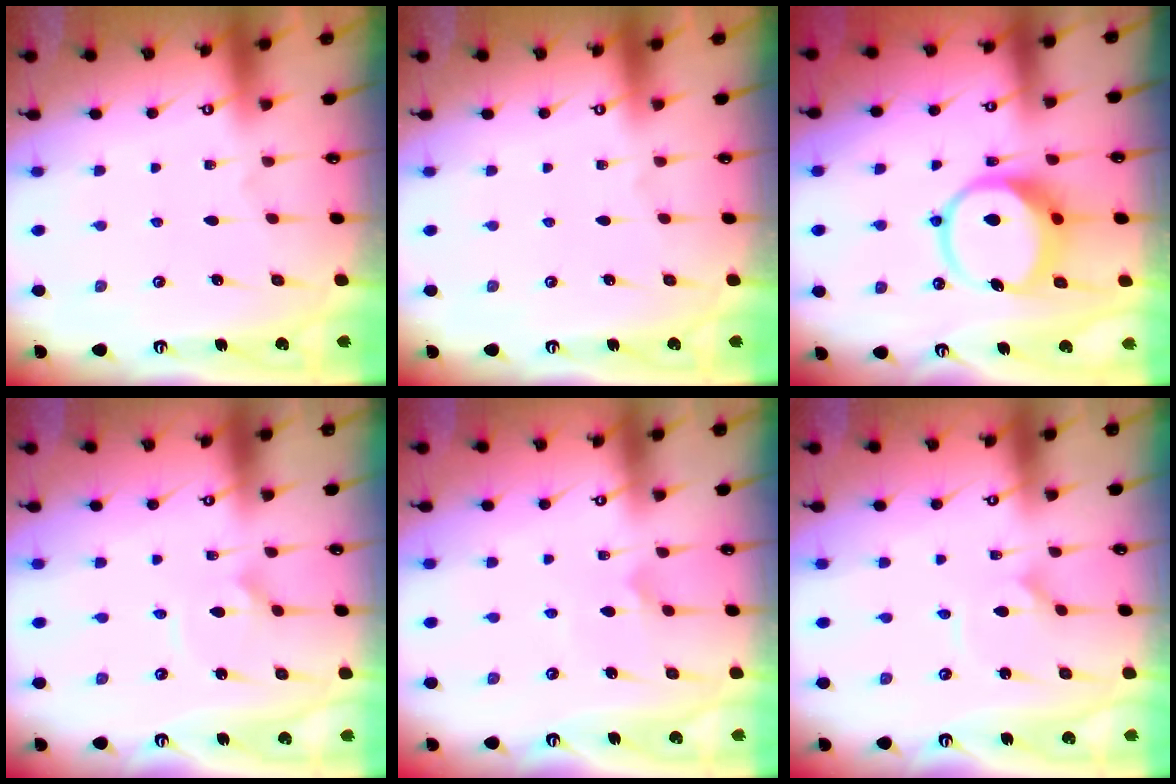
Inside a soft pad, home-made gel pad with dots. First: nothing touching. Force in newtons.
{"total": 0.0}
{"total": 11.6, "press": 11.5, "slide": 1.6}
{"total": 2.4, "press": 2.4, "slide": 0.0}
{"total": 5.0, "press": 5.0, "slide": 0.6}
{"total": 2.9, "press": 2.9, "slide": 0.3}